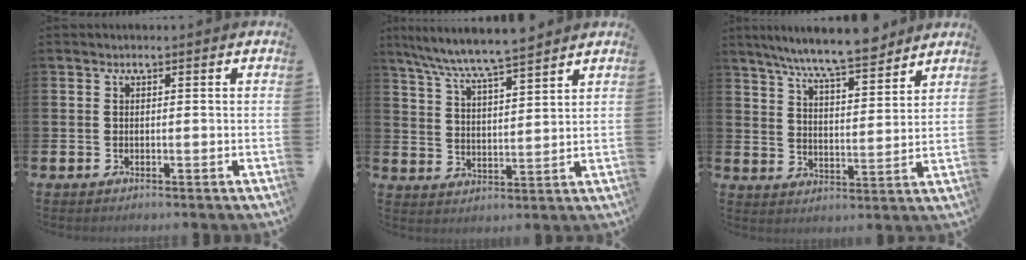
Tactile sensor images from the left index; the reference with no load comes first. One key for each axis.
{"total": 7.4, "fx": 7.0, "fy": 0.0, "fz": 2.2, "tx": -0.073, "ty": -0.038, "tz": 0.125}
{"total": 8.7, "fx": 8.1, "fy": 0.6, "fz": 3.1, "tx": -0.083, "ty": -0.043, "tz": 0.145}